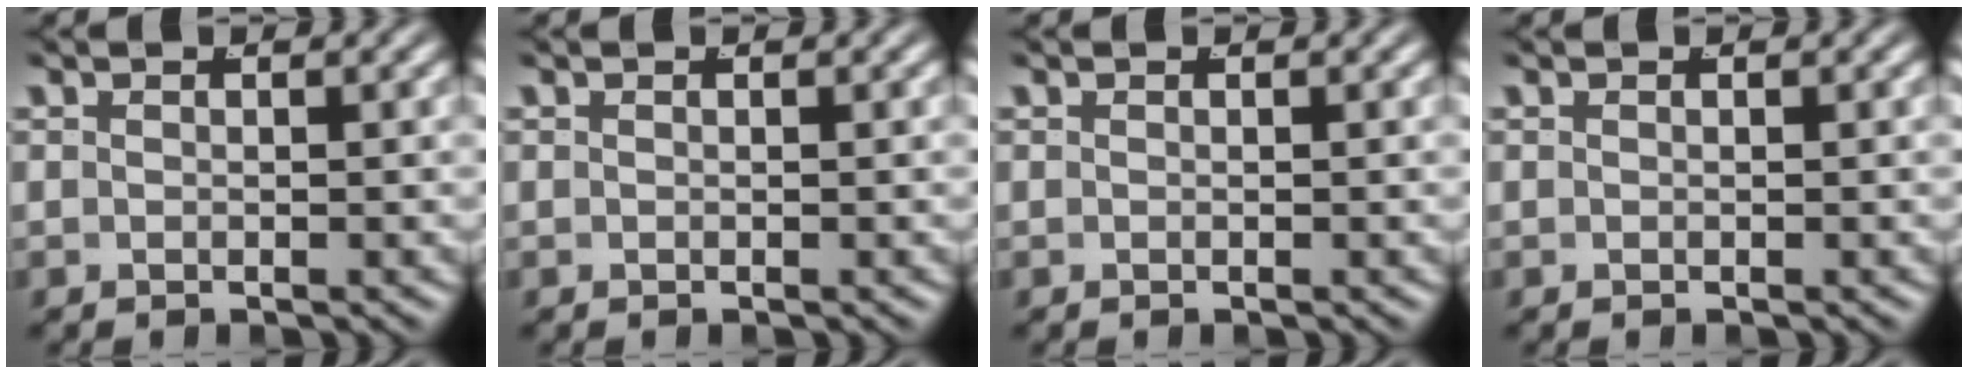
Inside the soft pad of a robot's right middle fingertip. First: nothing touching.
{"total": 0.0}
{"total": 0.0}
{"total": 0.0}